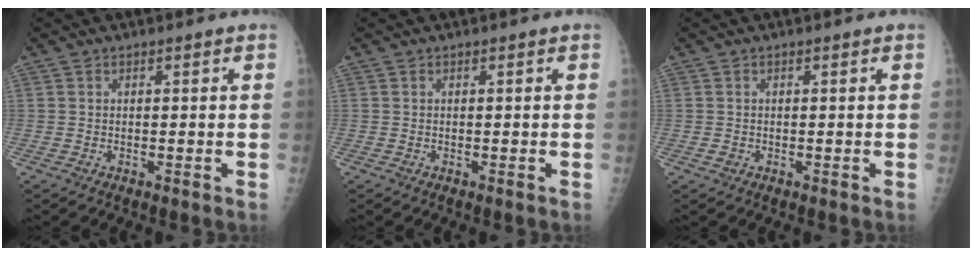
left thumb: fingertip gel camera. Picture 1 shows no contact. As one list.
[{"total": 0.0}, {"total": 0.9, "force": [-0.1, 0.9, 0.4], "torque": [-0.003, 0.001, 0.000]}]